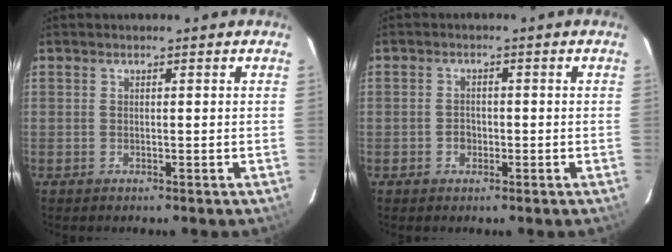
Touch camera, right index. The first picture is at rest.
{"total": 2.1, "force": [-0.7, 1.8, 0.9], "torque": [-0.017, 0.006, -0.010]}